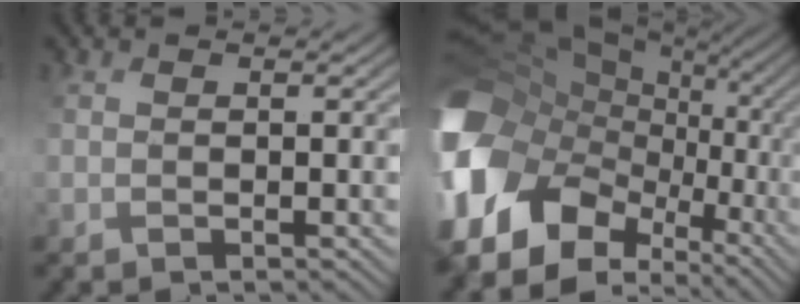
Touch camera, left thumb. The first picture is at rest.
{"total": 20.4, "force": [-4.2, 15.2, 13.0], "torque": [-0.333, -0.023, -0.072]}